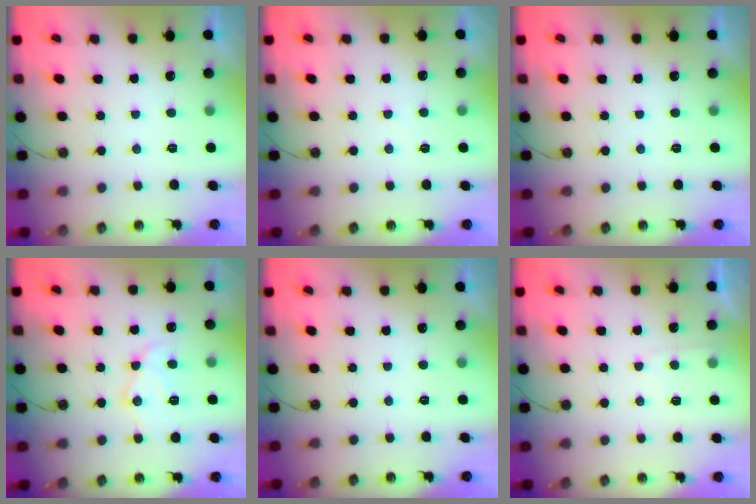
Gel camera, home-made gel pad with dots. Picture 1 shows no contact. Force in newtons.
{"total": 2.9, "press": 2.9, "slide": 0.5}
{"total": 0.0}
{"total": 12.4, "press": 12.3, "slide": 1.0}
{"total": 0.0}
{"total": 3.8, "press": 3.8, "slide": 0.4}